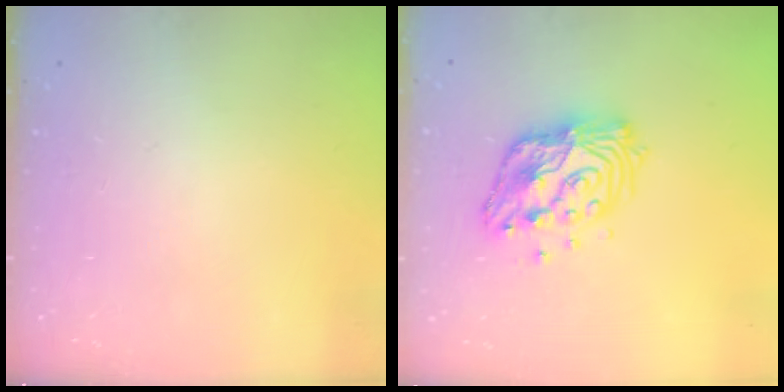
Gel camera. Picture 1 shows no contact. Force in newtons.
{"total": 14.1, "press": 14.1, "slide": 1.1}